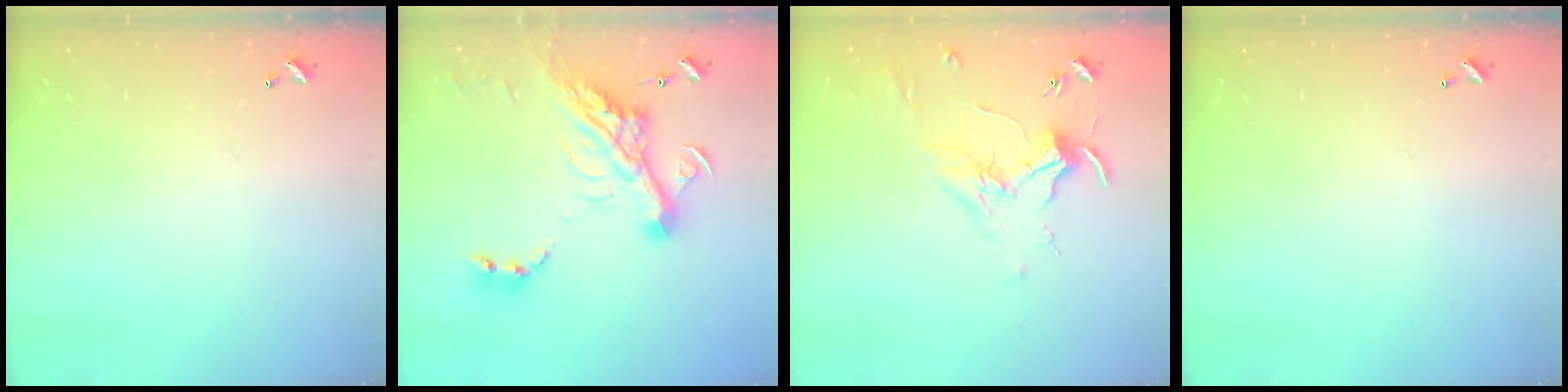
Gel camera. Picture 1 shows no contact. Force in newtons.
{"total": 19.3, "press": 19.1, "slide": 2.5}
{"total": 1.8, "press": 1.6, "slide": 0.7}
{"total": 0.0}